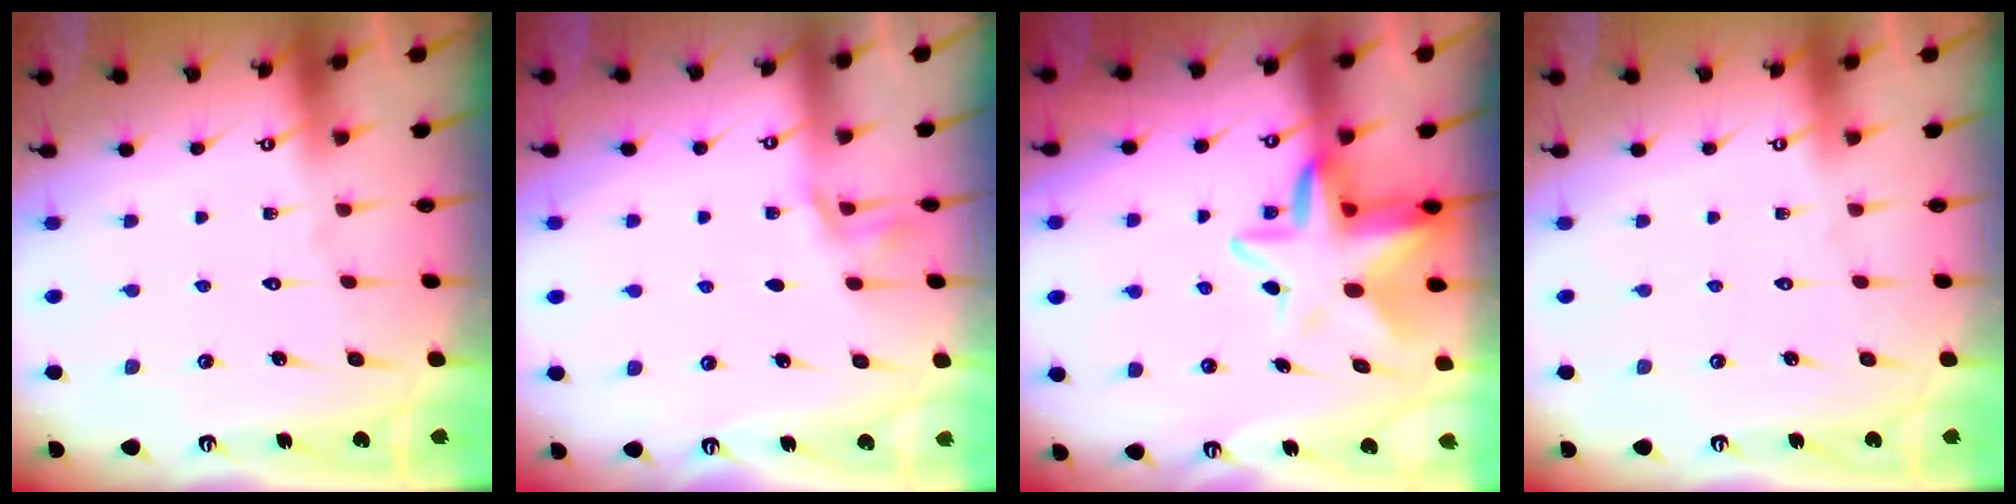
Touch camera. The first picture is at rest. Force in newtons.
{"total": 1.4, "press": 1.4, "slide": 0.2}
{"total": 10.4, "press": 10.0, "slide": 2.9}
{"total": 0.0}